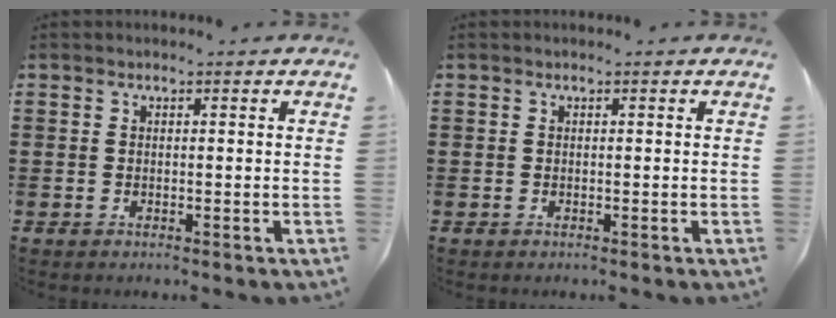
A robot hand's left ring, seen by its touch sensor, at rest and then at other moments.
{"total": 0.0}